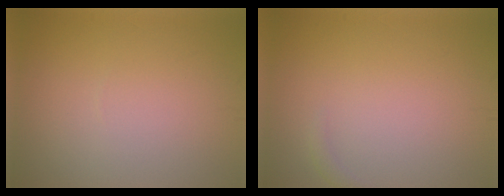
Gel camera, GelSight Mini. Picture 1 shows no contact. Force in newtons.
{"total": 0.6, "press": 0.6, "slide": 0.2}